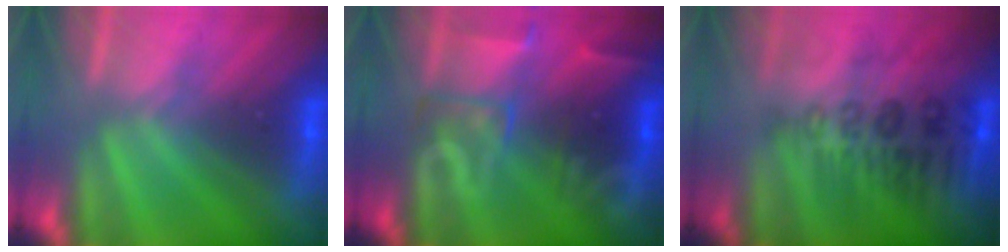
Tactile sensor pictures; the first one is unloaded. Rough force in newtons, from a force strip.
{"total": 2.9}
{"total": 2.9}